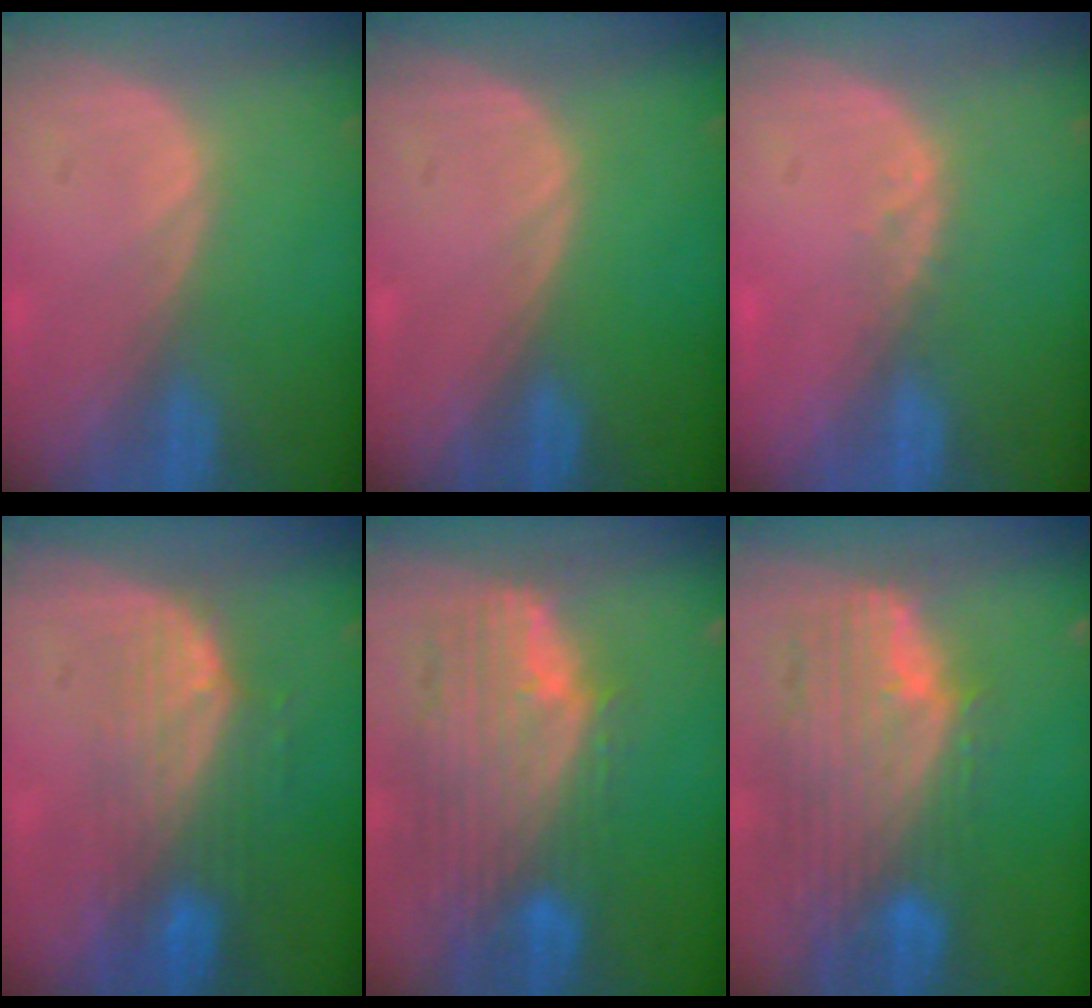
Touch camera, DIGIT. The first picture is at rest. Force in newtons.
{"total": 0.0}
{"total": 1.8, "press": 1.5, "slide": 1.0}
{"total": 7.5, "press": 6.8, "slide": 3.2}
{"total": 11.7, "press": 10.0, "slide": 6.2}
{"total": 11.7, "press": 10.0, "slide": 6.2}